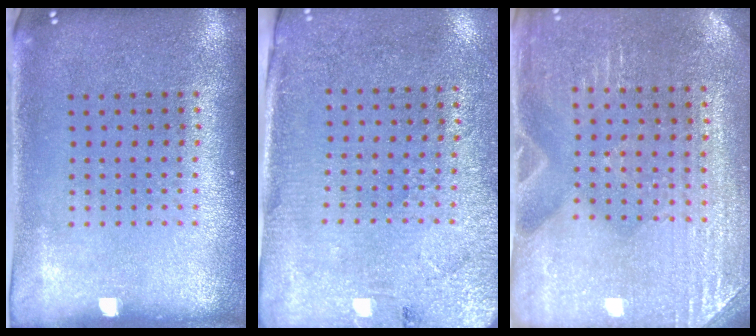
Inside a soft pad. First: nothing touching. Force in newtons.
{"total": 2.7, "press": 2.4, "slide": 1.3}
{"total": 2.9, "press": 2.9, "slide": 0.3}